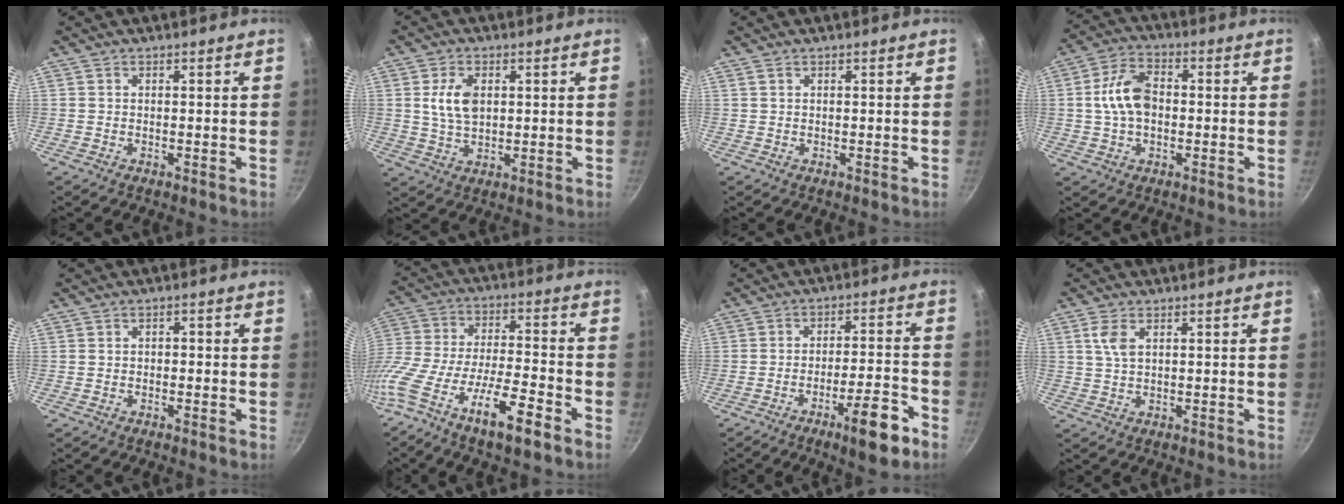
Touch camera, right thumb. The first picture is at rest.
{"total": 6.9, "force": [1.5, 4.3, 5.2], "torque": [-0.088, -0.006, 0.029]}
{"total": 0.6, "force": [0.4, 0.2, 0.4], "torque": [-0.008, 0.002, 0.009]}
{"total": 9.3, "force": [0.0, 6.1, 7.1], "torque": [-0.120, 0.025, -0.008]}
{"total": 1.3, "force": [-0.3, 0.9, 0.8], "torque": [-0.014, 0.007, -0.006]}
{"total": 15.4, "force": [-9.0, 4.0, 11.9], "torque": [-0.233, 0.035, -0.175]}
{"total": 10.4, "force": [-5.8, 2.2, 8.3], "torque": [-0.120, 0.040, -0.080]}
{"total": 3.9, "force": [1.5, 2.0, 3.0], "torque": [-0.059, -0.005, 0.031]}